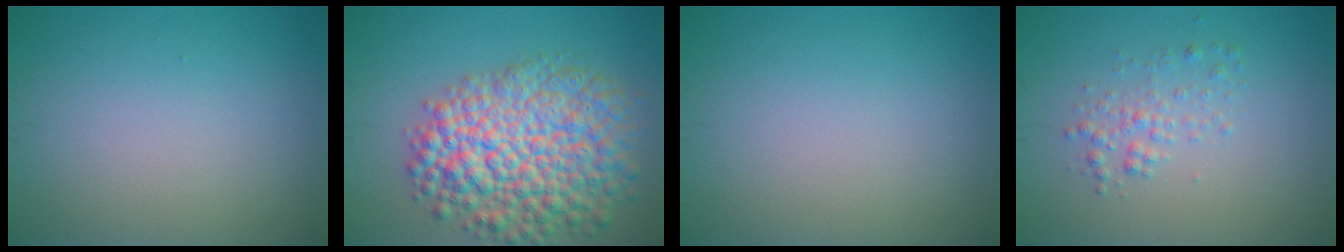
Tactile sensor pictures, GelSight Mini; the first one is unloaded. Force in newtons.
{"total": 10.1, "press": 10.1, "slide": 0.4}
{"total": 0.0}
{"total": 1.8, "press": 1.8, "slide": 0.0}